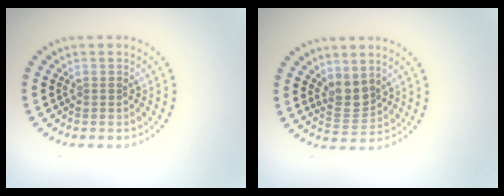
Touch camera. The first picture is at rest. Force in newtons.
{"total": 2.6, "press": 2.1, "slide": 1.4}